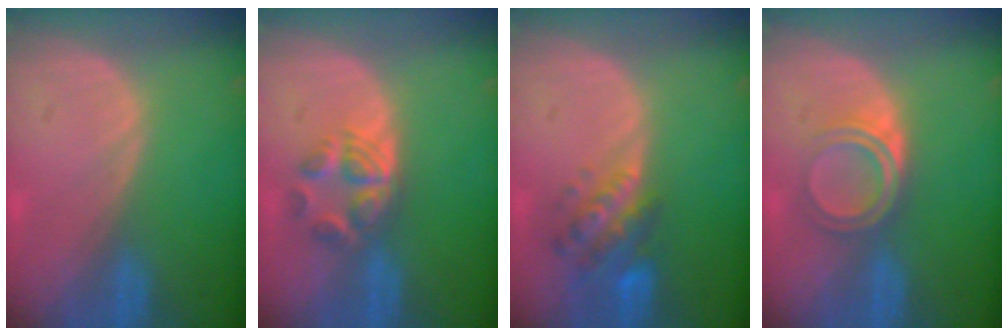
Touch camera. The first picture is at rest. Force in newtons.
{"total": 5.9, "press": 5.0, "slide": 3.1}
{"total": 6.1, "press": 5.9, "slide": 1.5}
{"total": 5.1, "press": 4.3, "slide": 2.6}